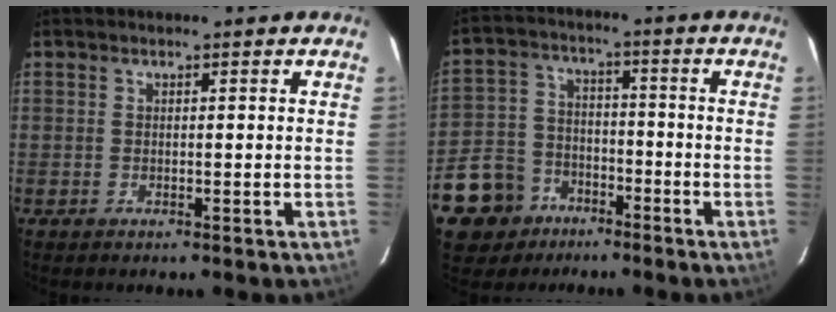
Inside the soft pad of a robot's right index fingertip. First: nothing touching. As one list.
[{"total": 13.5, "force": [-7.7, 10.4, 3.8], "torque": [-0.118, 0.029, -0.115]}]